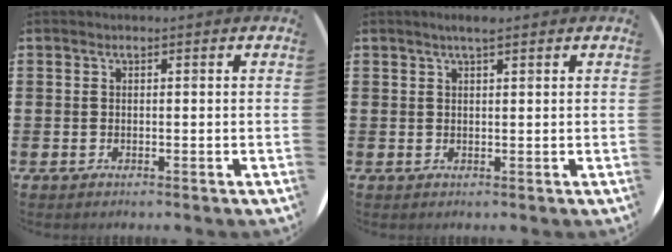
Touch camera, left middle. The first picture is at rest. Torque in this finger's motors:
{"motor_torque": [0.42, -0.30, 0.03, 0.06]}